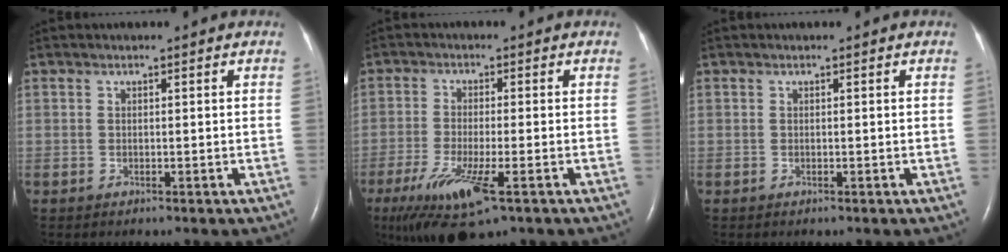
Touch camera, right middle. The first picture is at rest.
{"total": 10.6, "force": [-5.7, 1.9, 8.8], "torque": [-0.167, -0.031, -0.095]}
{"total": 0.0}